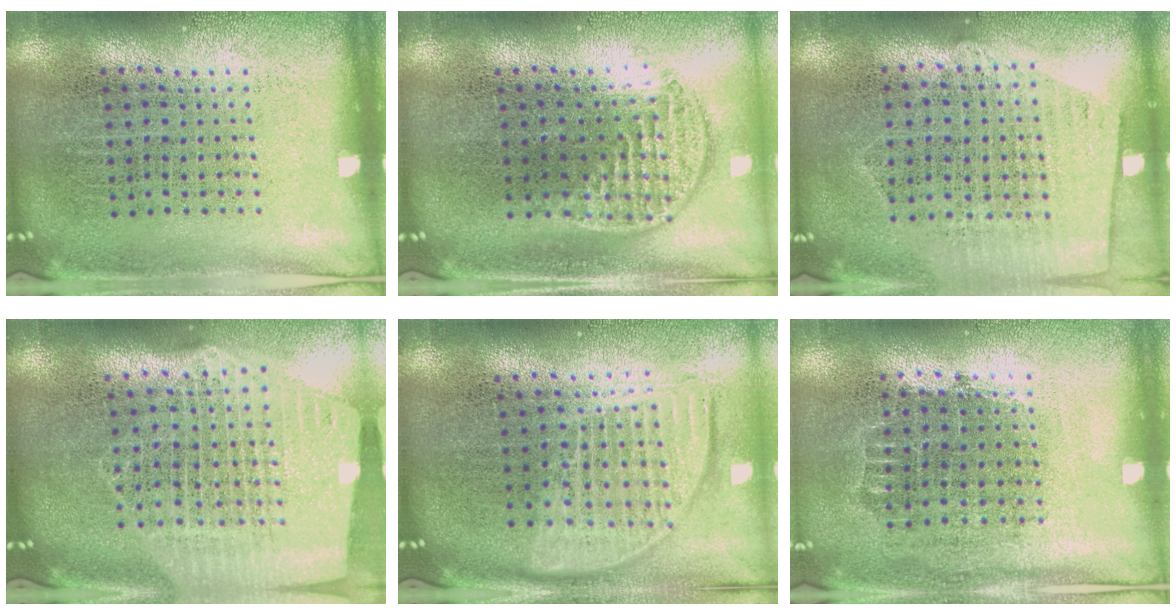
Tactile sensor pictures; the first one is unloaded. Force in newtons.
{"total": 1.3, "press": 1.1, "slide": 0.7}
{"total": 1.3, "press": 1.1, "slide": 0.6}
{"total": 2.6, "press": 2.2, "slide": 1.4}
{"total": 1.8, "press": 1.5, "slide": 1.0}
{"total": 0.6, "press": 0.6, "slide": 0.2}